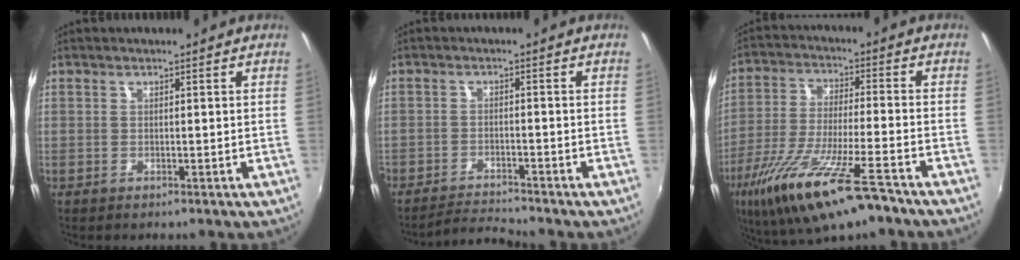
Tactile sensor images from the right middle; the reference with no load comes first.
{"total": 4.5, "force": [-4.4, -0.6, 0.4], "torque": [-0.032, -0.003, -0.082]}
{"total": 18.6, "force": [-11.8, 3.2, 13.9], "torque": [-0.272, -0.058, -0.212]}